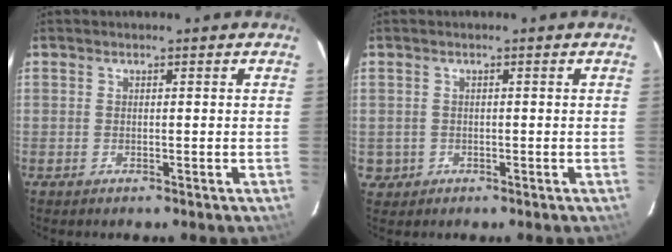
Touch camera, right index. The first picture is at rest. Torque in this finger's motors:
{"motor_torque": [-0.40, 0.09, -1.05, -0.21]}